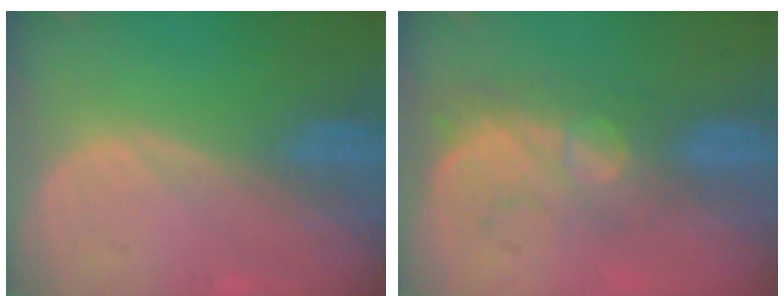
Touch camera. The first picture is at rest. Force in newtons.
{"total": 8.5, "press": 7.6, "slide": 3.7}